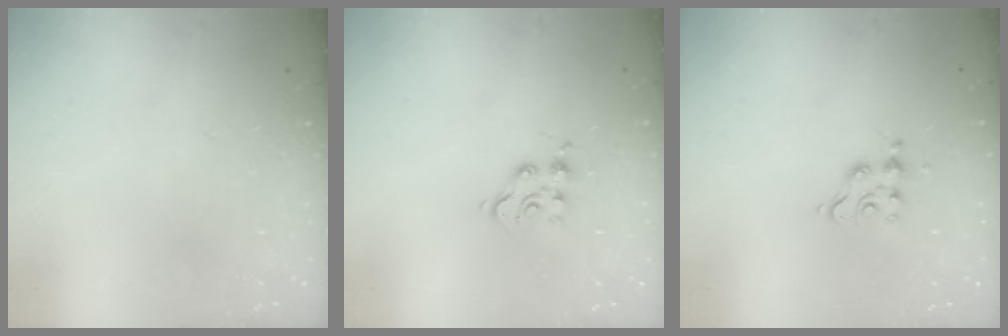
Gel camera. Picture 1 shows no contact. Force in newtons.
{"total": 5.1, "press": 5.1, "slide": 0.2}
{"total": 4.7, "press": 4.7, "slide": 0.5}